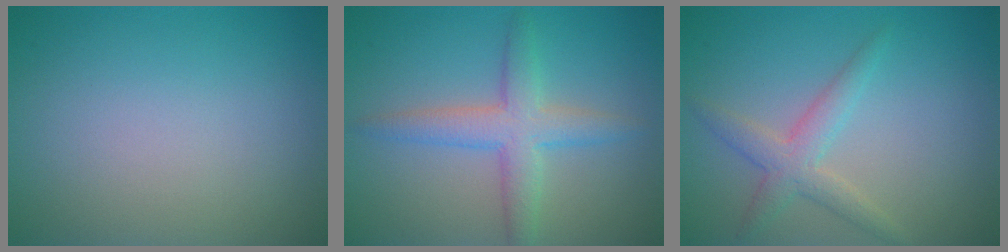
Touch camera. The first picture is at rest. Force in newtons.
{"total": 3.9, "press": 3.9, "slide": 0.1}
{"total": 2.7, "press": 2.7, "slide": 0.0}